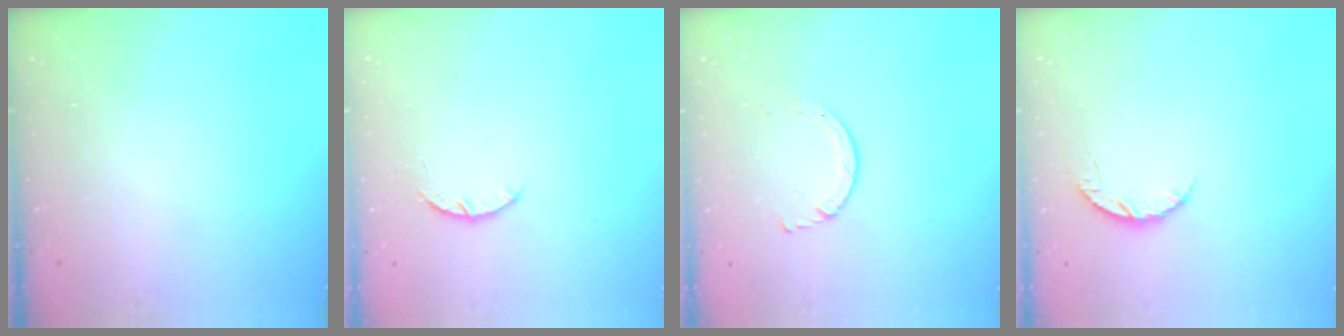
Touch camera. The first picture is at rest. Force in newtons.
{"total": 3.0, "press": 2.9, "slide": 0.5}
{"total": 2.9, "press": 2.9, "slide": 0.2}
{"total": 5.0, "press": 4.9, "slide": 0.6}